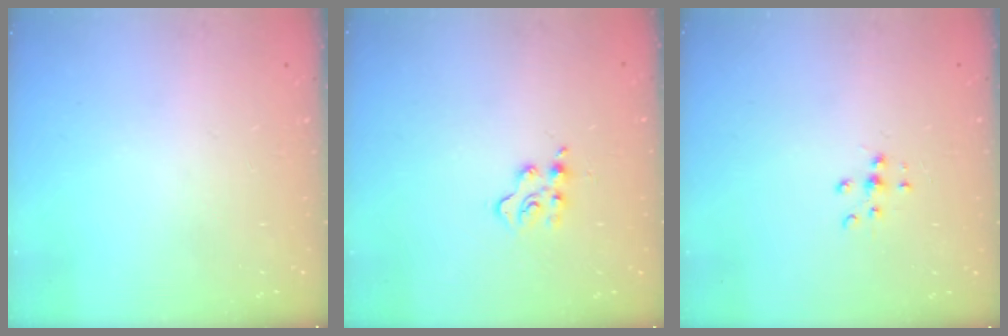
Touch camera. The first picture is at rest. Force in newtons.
{"total": 5.3, "press": 5.3, "slide": 0.5}
{"total": 7.2, "press": 7.1, "slide": 0.7}